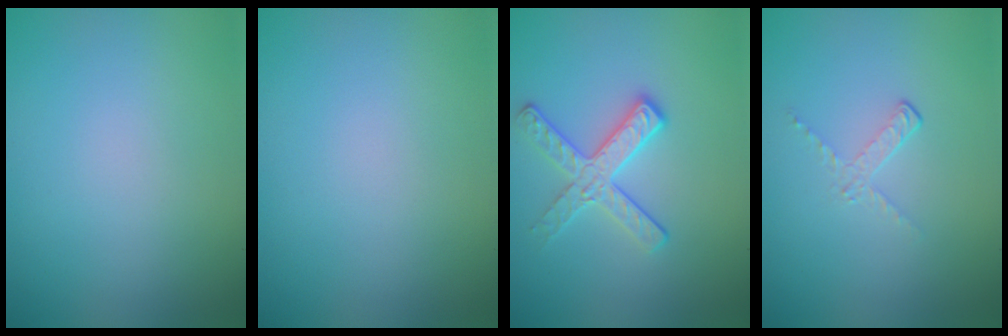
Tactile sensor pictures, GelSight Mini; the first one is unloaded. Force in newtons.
{"total": 0.0}
{"total": 2.8, "press": 2.6, "slide": 1.1}
{"total": 1.1, "press": 0.4, "slide": 1.1}